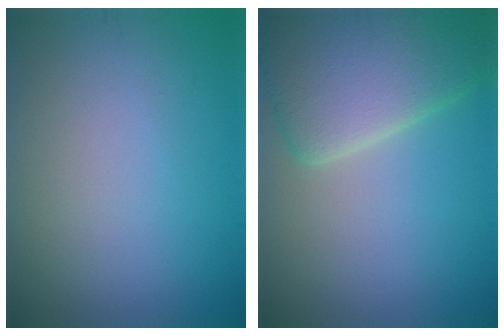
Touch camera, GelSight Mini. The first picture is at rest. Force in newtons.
{"total": 7.4, "press": 7.4, "slide": 0.7}